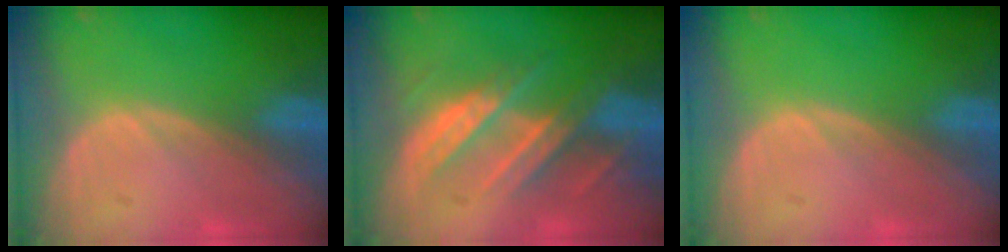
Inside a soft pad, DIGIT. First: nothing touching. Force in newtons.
{"total": 8.4, "press": 7.7, "slide": 3.5}
{"total": 0.0}